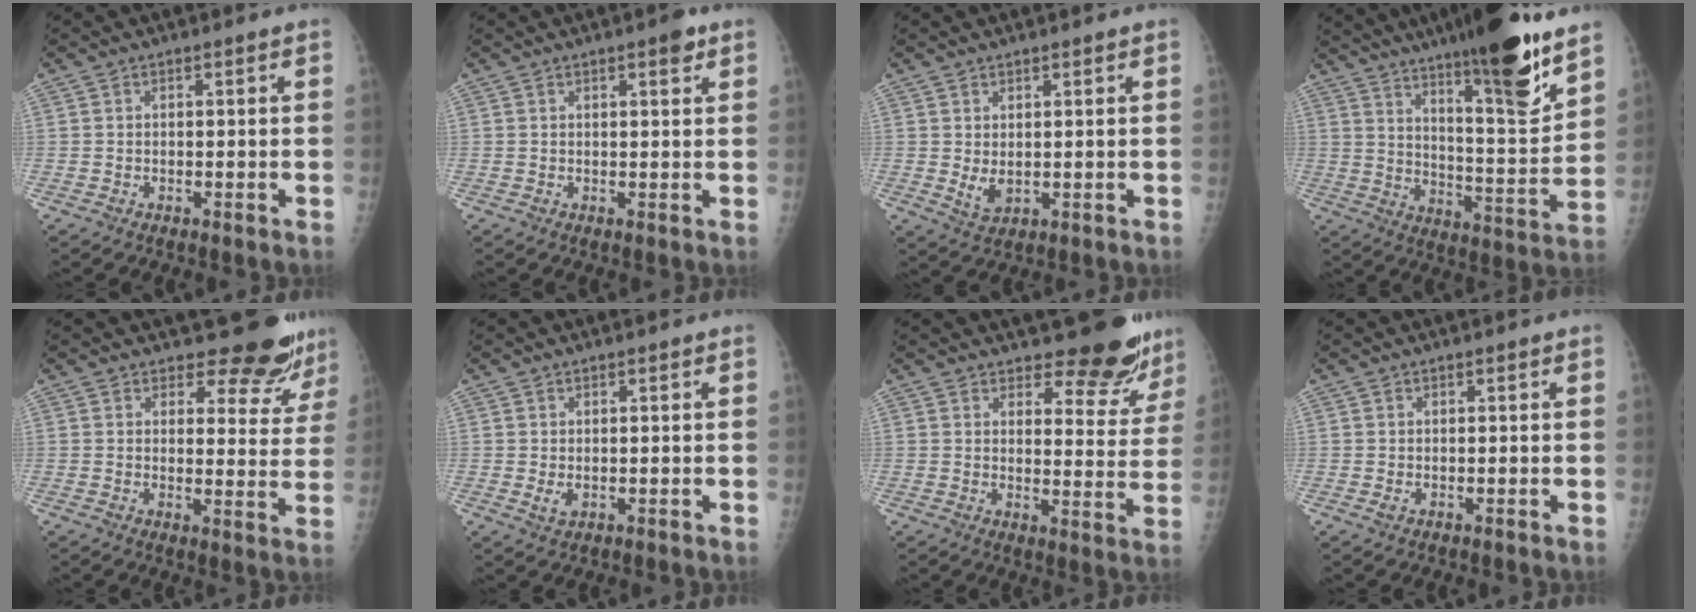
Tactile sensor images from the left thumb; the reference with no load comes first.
{"total": 2.5, "force": [1.5, 0.7, 1.9], "torque": [-0.020, -0.005, 0.017]}
{"total": 4.2, "force": [0.9, 2.3, 3.3], "torque": [-0.054, -0.015, 0.025]}
{"total": 22.5, "force": [15.5, 3.7, 15.9], "torque": [-0.219, -0.081, 0.249]}
{"total": 10.5, "force": [9.5, 3.7, 2.4], "torque": [0.006, -0.079, 0.103]}
{"total": 2.1, "force": [0.2, 1.3, 1.7], "torque": [-0.026, -0.007, 0.009]}
{"total": 11.9, "force": [10.3, 4.2, 4.2], "torque": [-0.015, -0.088, 0.123]}
{"total": 1.0, "force": [0.2, 0.6, 0.8], "torque": [-0.013, -0.002, 0.006]}